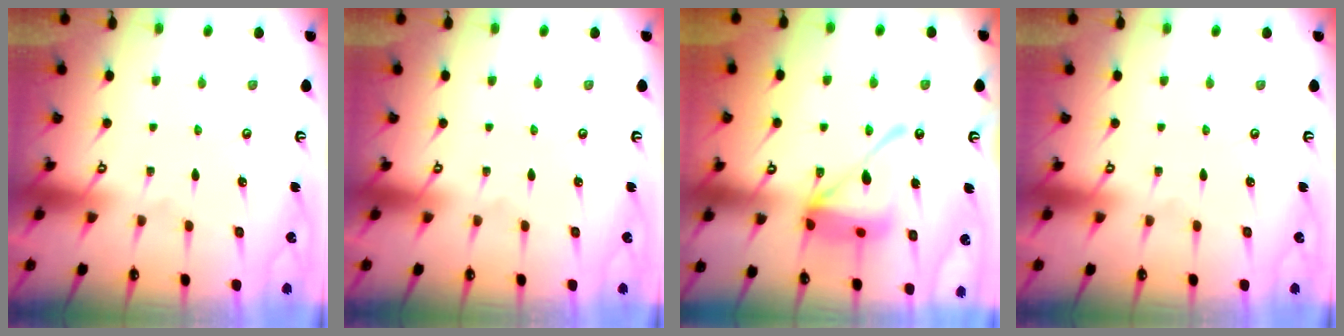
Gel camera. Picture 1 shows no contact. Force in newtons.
{"total": 0.0}
{"total": 16.6, "press": 16.5, "slide": 1.8}
{"total": 0.0}